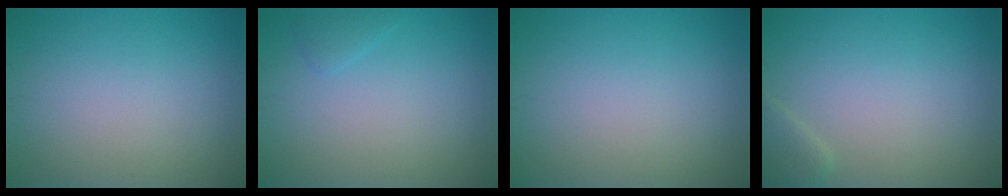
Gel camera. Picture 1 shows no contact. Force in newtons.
{"total": 0.9, "press": 0.9, "slide": 0.1}
{"total": 0.0}
{"total": 1.6, "press": 1.6, "slide": 0.1}